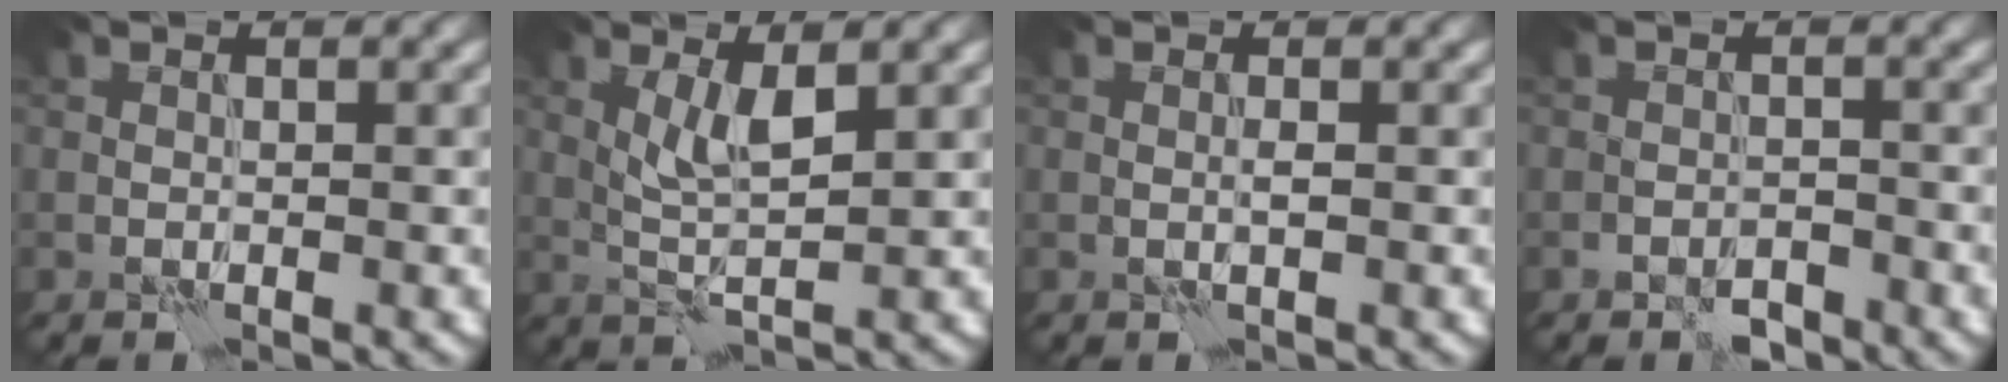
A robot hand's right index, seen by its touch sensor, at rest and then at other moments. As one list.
[{"total": 3.0, "force": [1.3, 0.5, 2.7], "torque": [-0.053, -0.004, 0.026]}, {"total": 0.6, "force": [0.1, -0.3, 0.5], "torque": [-0.011, 0.004, 0.000]}, {"total": 1.5, "force": [-1.3, 0.6, 0.4], "torque": [0.000, 0.005, -0.025]}]